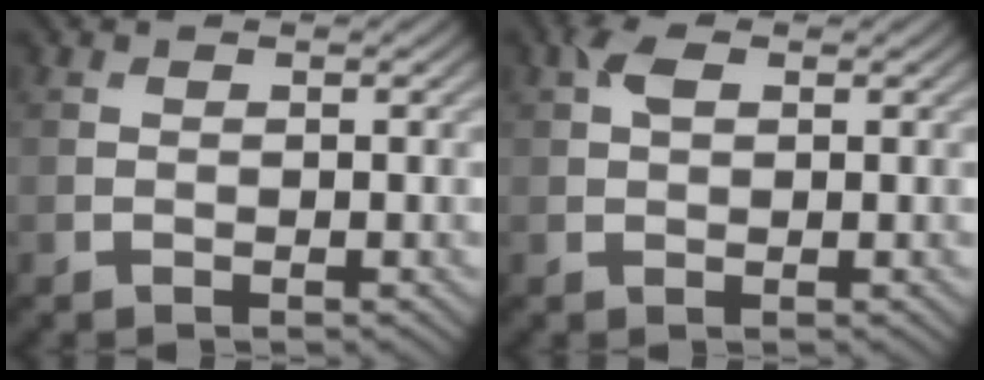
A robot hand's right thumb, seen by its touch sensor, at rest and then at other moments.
{"total": 2.2, "force": [0.8, 1.2, 1.6], "torque": [-0.036, 0.006, 0.011]}